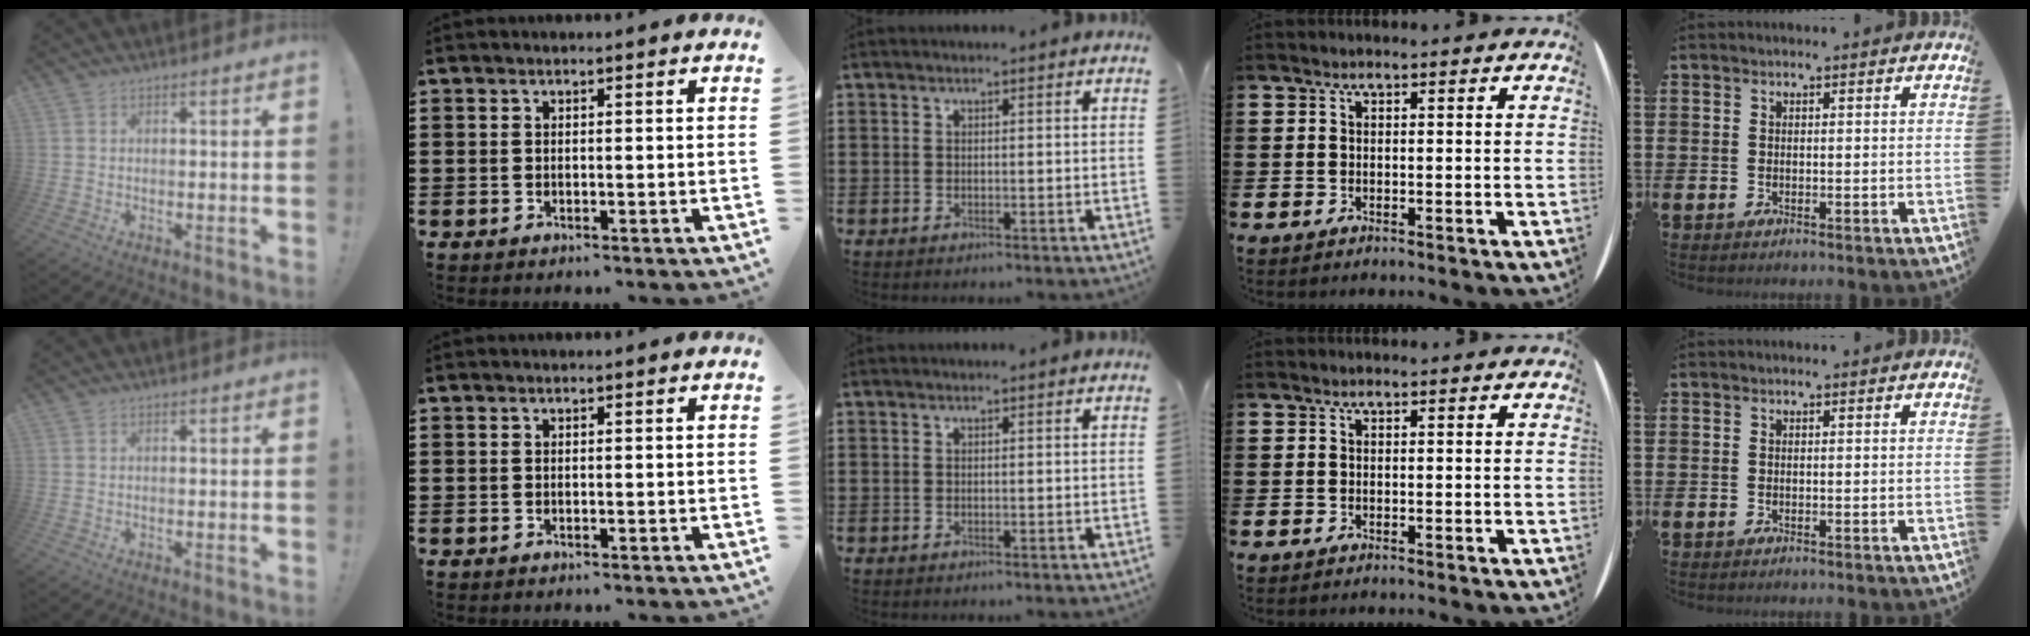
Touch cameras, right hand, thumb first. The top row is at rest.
{}